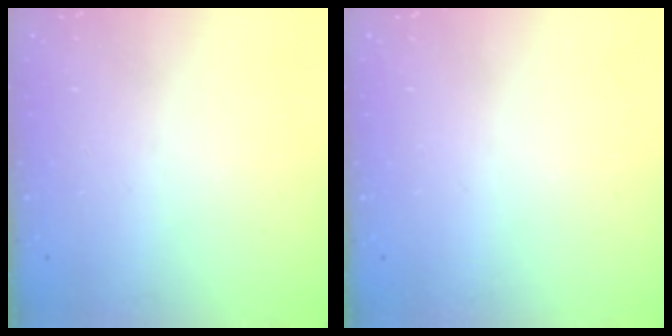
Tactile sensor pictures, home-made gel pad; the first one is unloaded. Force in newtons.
{"total": 0.0}